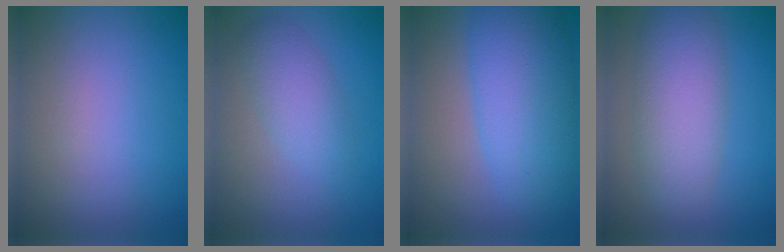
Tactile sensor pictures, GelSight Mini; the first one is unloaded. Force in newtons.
{"total": 3.1, "press": 3.1, "slide": 0.2}
{"total": 8.3, "press": 8.3, "slide": 0.1}
{"total": 5.6, "press": 5.6, "slide": 0.2}